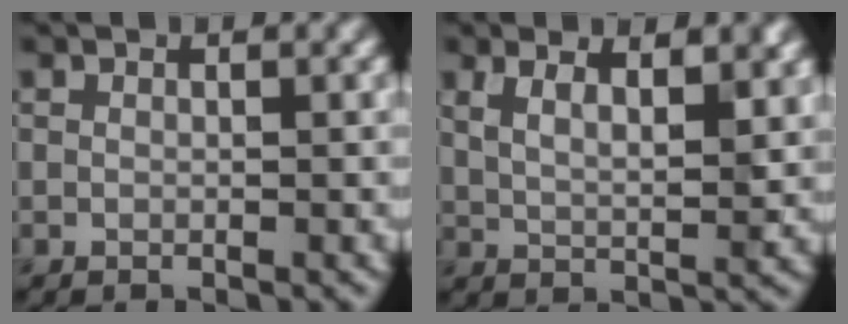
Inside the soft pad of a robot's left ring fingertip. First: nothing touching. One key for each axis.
{"total": 5.7, "fx": 3.3, "fy": 2.2, "fz": 4.1, "tx": -0.054, "ty": 0.015, "tz": 0.041}